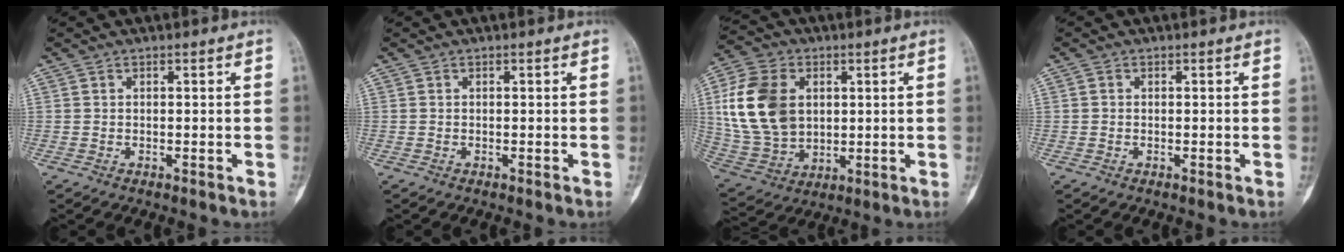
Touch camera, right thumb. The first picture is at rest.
{"total": 0.0}
{"total": 17.1, "force": [3.2, 12.2, 11.5], "torque": [-0.213, -0.002, 0.070]}
{"total": 0.6, "force": [0.1, 0.5, 0.3], "torque": [-0.004, 0.001, -0.001]}